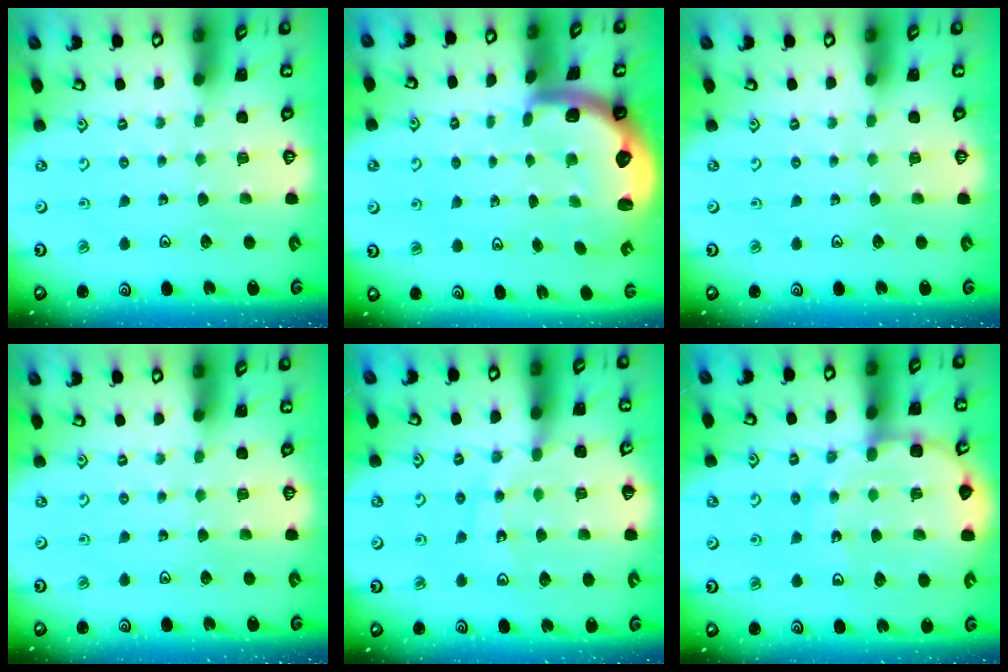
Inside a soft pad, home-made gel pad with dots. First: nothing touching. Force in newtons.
{"total": 2.9, "press": 2.6, "slide": 1.4}
{"total": 0.0}
{"total": 0.0}
{"total": 14.0, "press": 13.5, "slide": 3.5}
{"total": 11.8, "press": 11.4, "slide": 2.9}